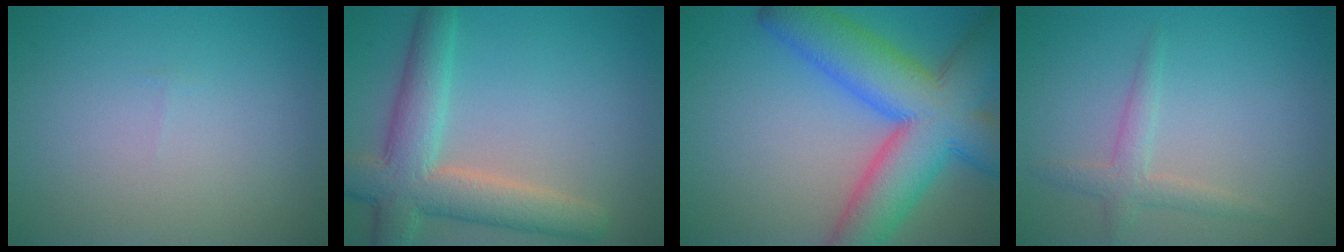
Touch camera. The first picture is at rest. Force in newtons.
{"total": 6.9, "press": 6.9, "slide": 0.6}
{"total": 12.3, "press": 12.3, "slide": 0.7}
{"total": 2.1, "press": 2.0, "slide": 0.1}